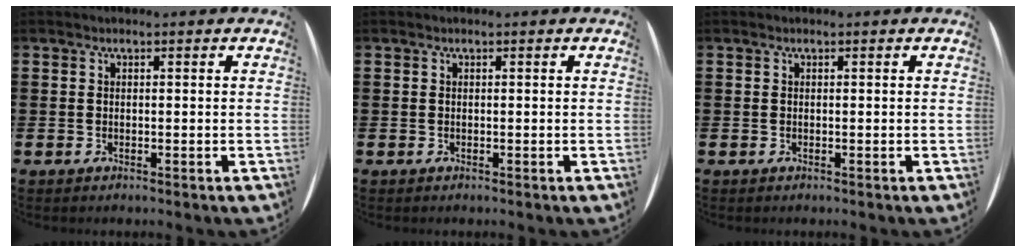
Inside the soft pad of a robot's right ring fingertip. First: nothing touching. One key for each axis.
{"total": 0.0}
{"total": 0.0}